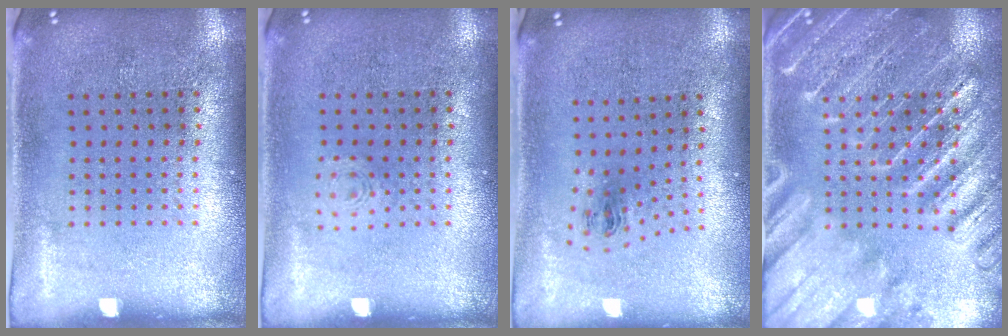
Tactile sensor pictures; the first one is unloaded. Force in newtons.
{"total": 0.7, "press": 0.7, "slide": 0.2}
{"total": 1.0, "press": 0.4, "slide": 0.9}
{"total": 3.6, "press": 3.6, "slide": 0.7}